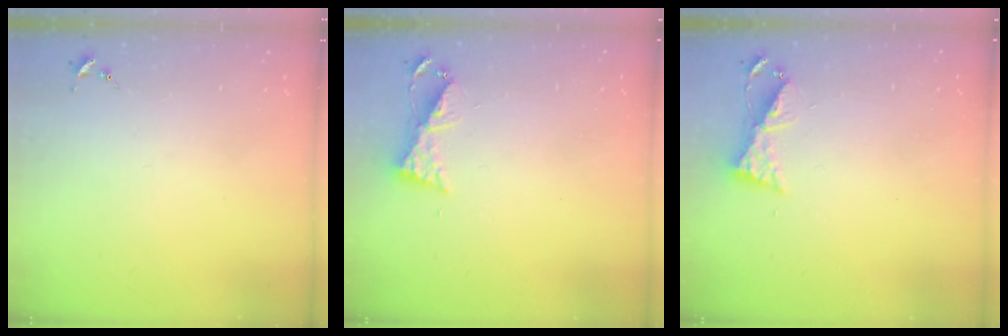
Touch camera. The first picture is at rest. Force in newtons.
{"total": 6.4, "press": 6.4, "slide": 0.6}
{"total": 6.4, "press": 6.4, "slide": 0.6}